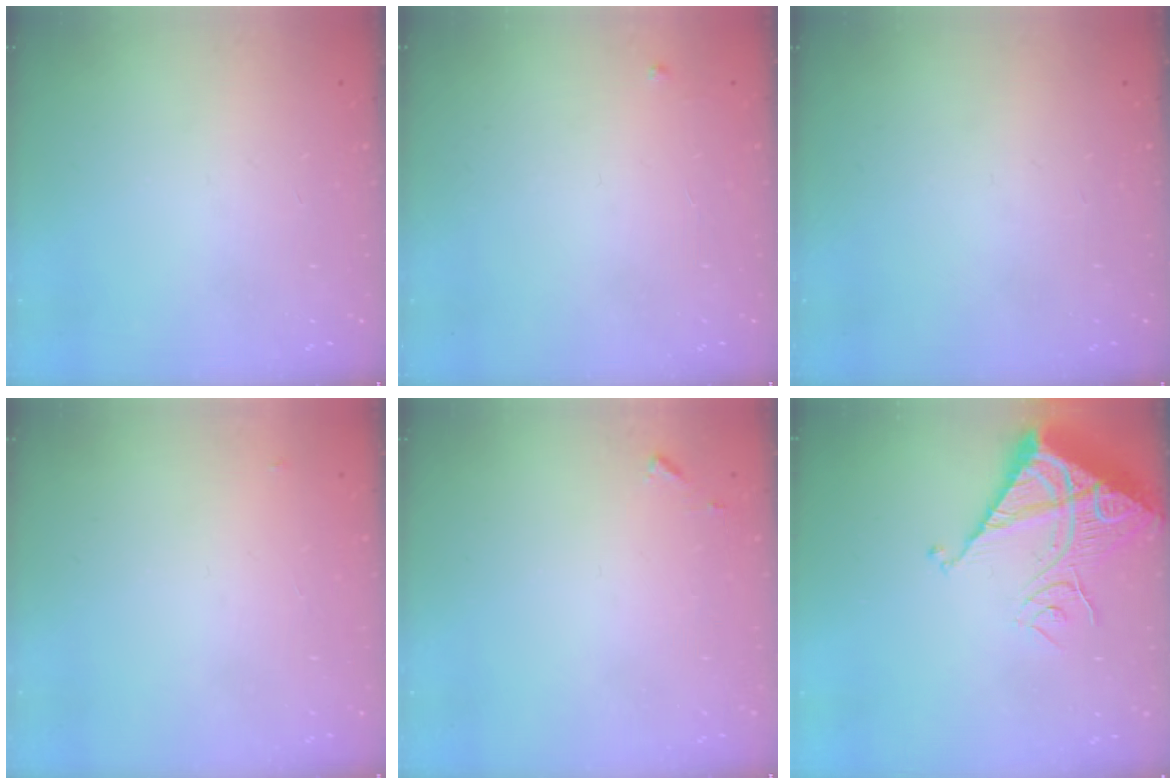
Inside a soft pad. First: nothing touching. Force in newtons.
{"total": 3.1, "press": 3.1, "slide": 0.5}
{"total": 0.0}
{"total": 2.8, "press": 2.8, "slide": 0.4}
{"total": 4.5, "press": 4.4, "slide": 0.4}
{"total": 13.1, "press": 13.0, "slide": 1.5}